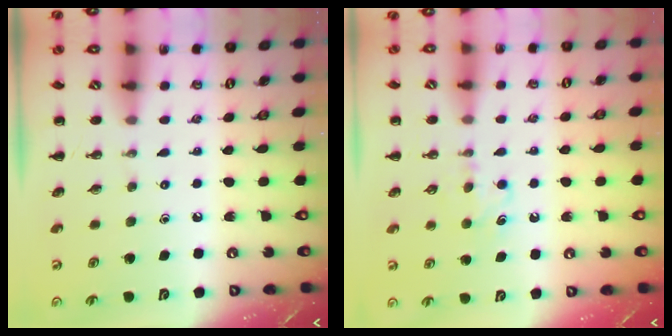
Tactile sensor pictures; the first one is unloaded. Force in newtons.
{"total": 5.6, "press": 5.4, "slide": 1.6}